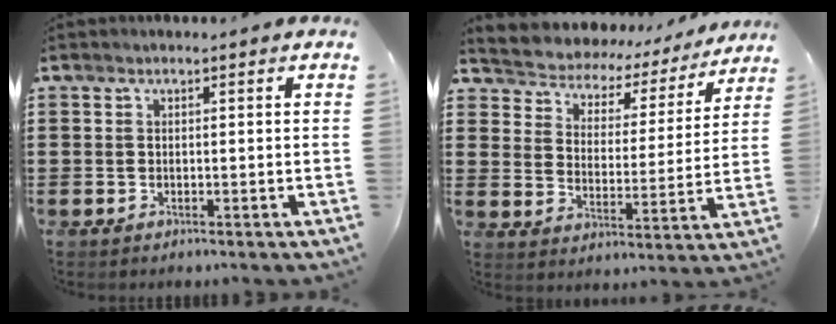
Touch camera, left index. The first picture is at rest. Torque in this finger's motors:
{"motor_torque": [0.98, -1.16, 0.28, 0.08]}